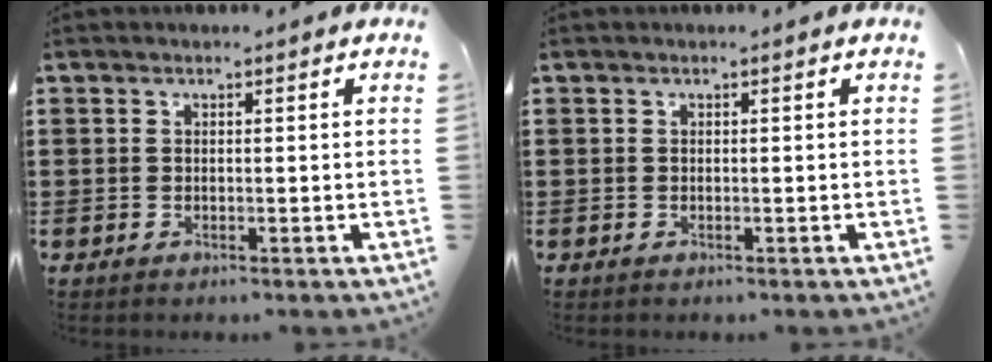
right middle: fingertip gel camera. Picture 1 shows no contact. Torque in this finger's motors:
{"motor_torque": [0.65, 0.36, 0.12, 0.05]}